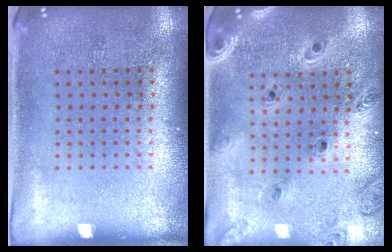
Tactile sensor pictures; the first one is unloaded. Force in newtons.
{"total": 1.2, "press": 1.2, "slide": 0.2}